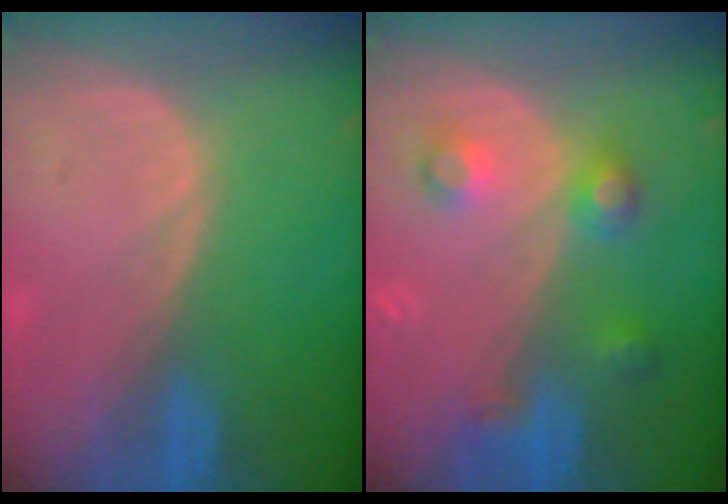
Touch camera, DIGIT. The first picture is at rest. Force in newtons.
{"total": 5.1, "press": 5.1, "slide": 0.1}